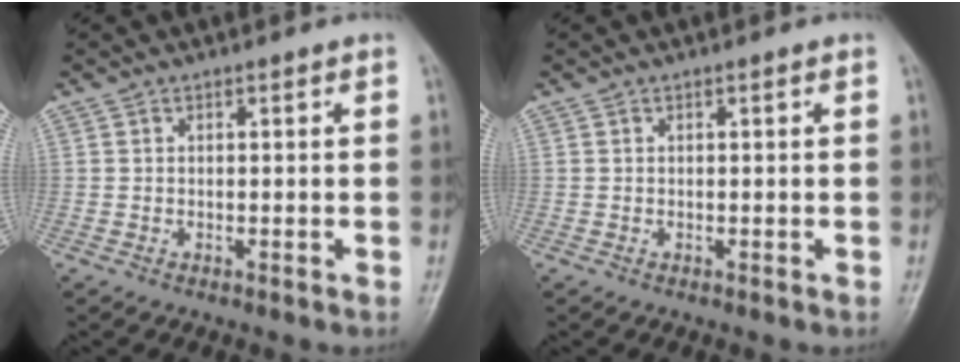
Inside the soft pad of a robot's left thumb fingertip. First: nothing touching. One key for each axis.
{"total": 0.0}